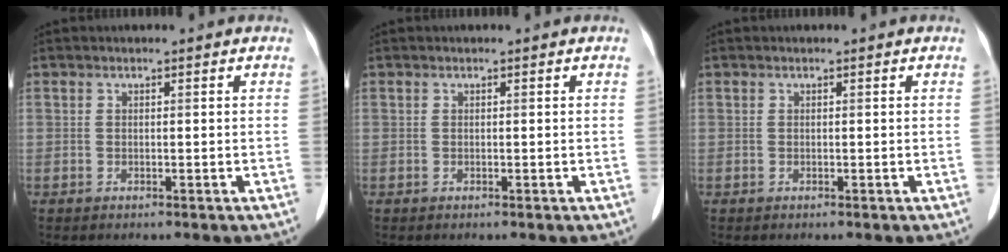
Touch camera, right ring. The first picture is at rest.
{"total": 0.0}
{"total": 0.0}